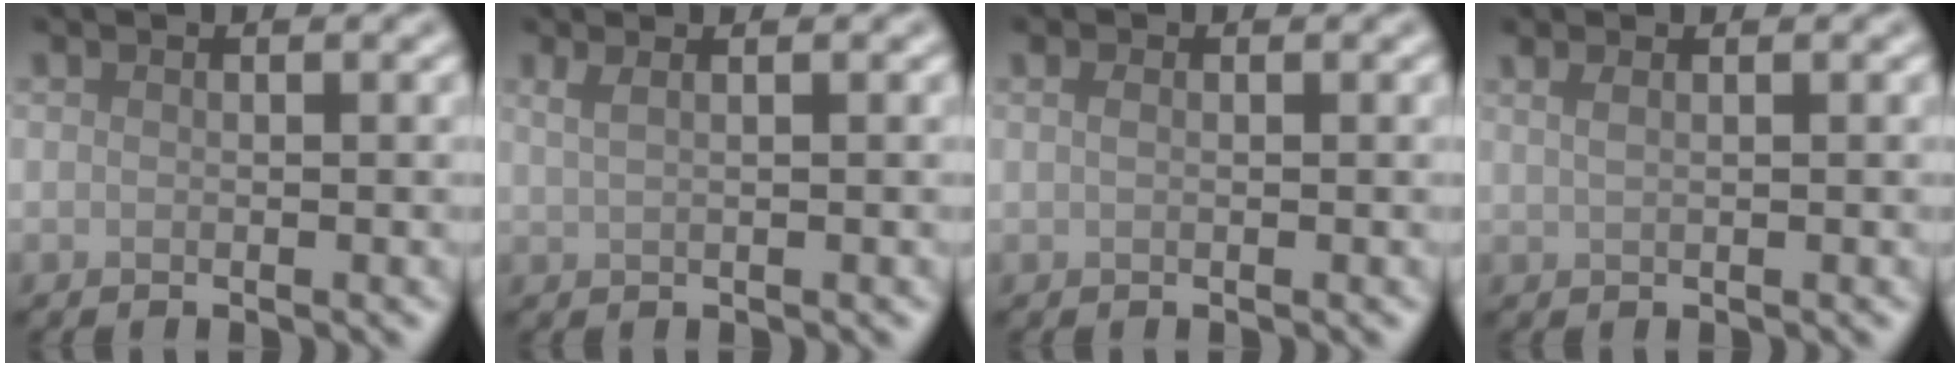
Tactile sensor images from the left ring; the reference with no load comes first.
{"total": 2.3, "force": [1.3, 1.1, 1.6], "torque": [-0.016, 0.000, 0.003]}
{"total": 0.7, "force": [0.2, 0.4, 0.6], "torque": [-0.013, -0.001, 0.004]}
{"total": 1.5, "force": [0.8, 0.7, 1.0], "torque": [-0.016, -0.004, 0.010]}